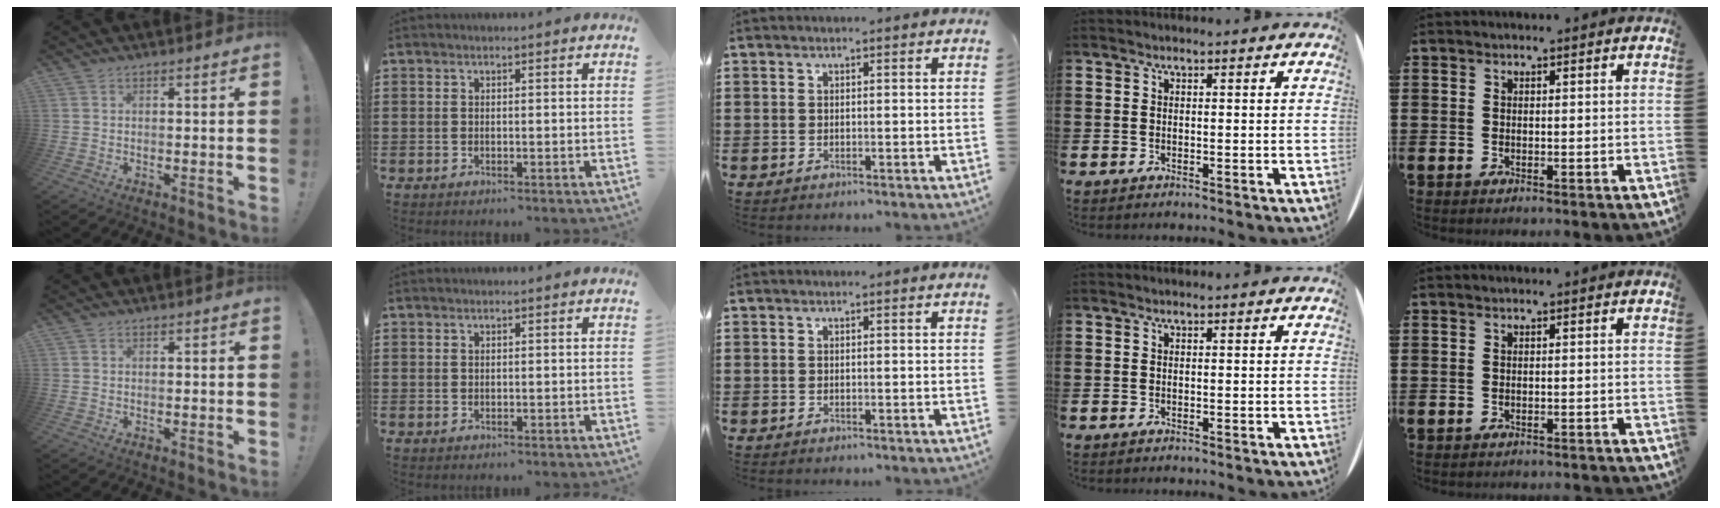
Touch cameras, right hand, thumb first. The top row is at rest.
{"index": {"total": 0.5, "force": [0.3, 0.4, 0.1], "torque": [-0.004, 0.002, 0.006]}, "little": {"total": 0.7, "force": [-0.7, 0.0, 0.0], "torque": [-0.001, -0.001, -0.014]}}